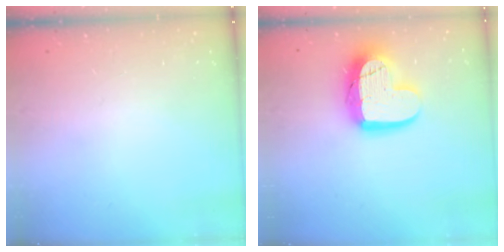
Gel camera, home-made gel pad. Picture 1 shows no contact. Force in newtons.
{"total": 15.1, "press": 15.1, "slide": 1.3}